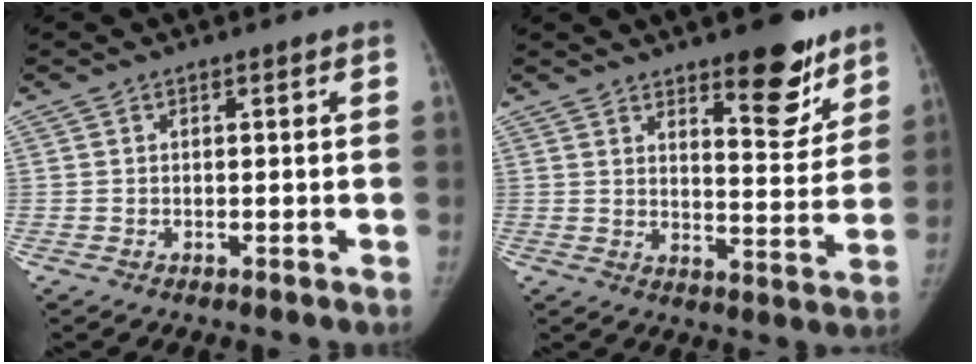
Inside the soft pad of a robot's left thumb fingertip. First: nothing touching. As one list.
[{"total": 12.1, "force": [8.2, 4.2, 7.7], "torque": [-0.063, -0.059, 0.120]}]